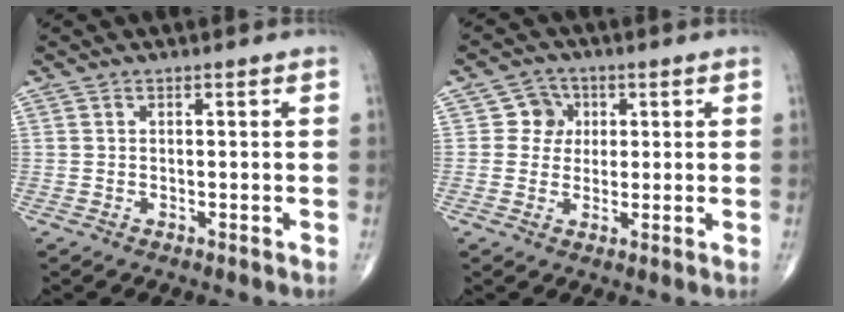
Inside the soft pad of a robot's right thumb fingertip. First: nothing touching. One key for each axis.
{"total": 4.4, "fx": 0.9, "fy": 4.2, "fz": 1.0, "tx": 0.014, "ty": 0.006, "tz": 0.005}